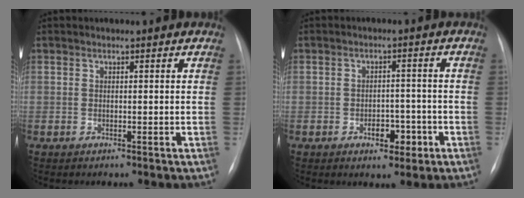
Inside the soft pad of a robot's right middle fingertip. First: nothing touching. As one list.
[{"total": 4.2, "force": [-2.0, 2.4, 2.9], "torque": [-0.037, 0.008, -0.022]}]